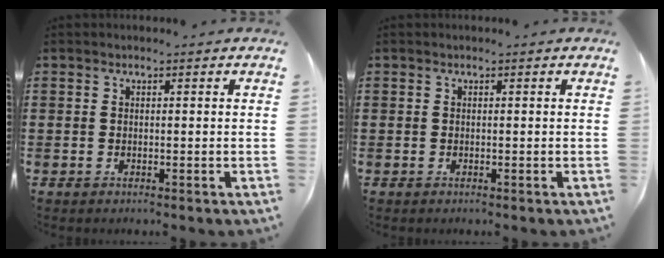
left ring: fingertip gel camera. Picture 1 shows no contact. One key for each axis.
{"total": 0.0}